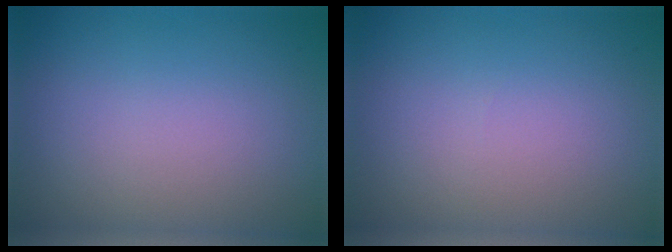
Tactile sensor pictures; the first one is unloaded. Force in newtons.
{"total": 0.0}